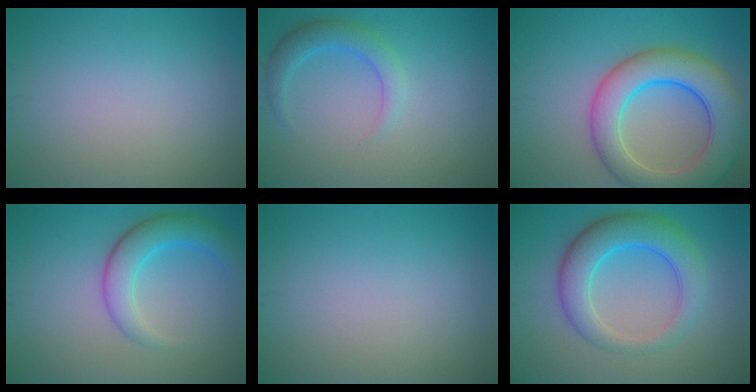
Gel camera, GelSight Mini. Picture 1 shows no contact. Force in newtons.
{"total": 2.9, "press": 2.9, "slide": 0.1}
{"total": 9.0, "press": 9.0, "slide": 0.2}
{"total": 4.5, "press": 4.5, "slide": 0.3}
{"total": 0.0}
{"total": 6.5, "press": 6.5, "slide": 0.2}